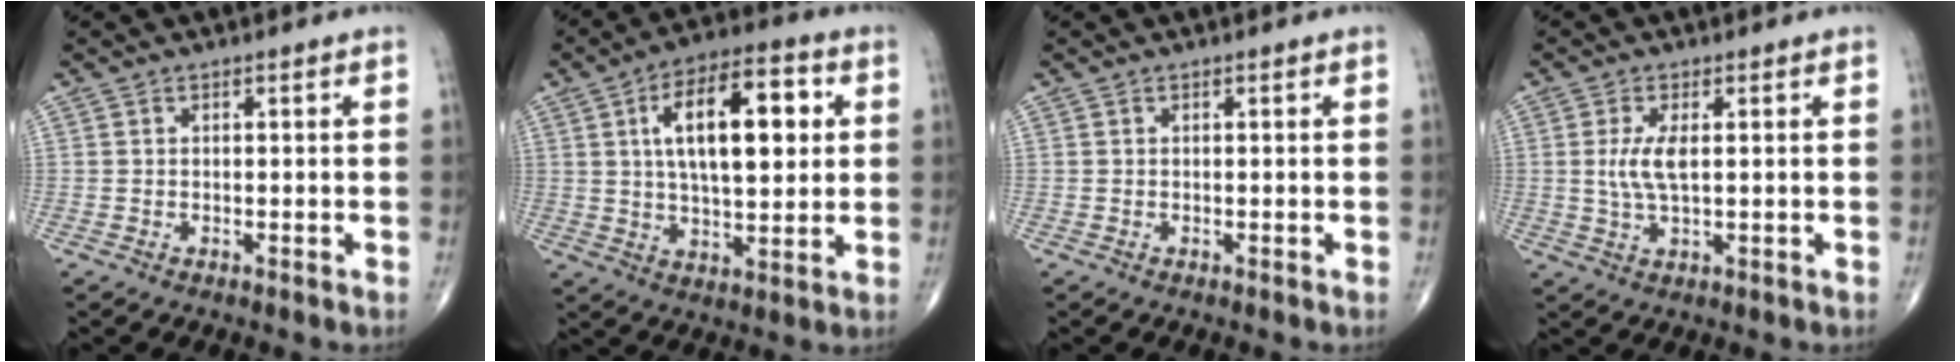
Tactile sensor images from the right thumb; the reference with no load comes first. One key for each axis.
{"total": 17.2, "fx": 4.0, "fy": 7.7, "fz": 14.8, "tx": -0.219, "ty": 0.007, "tz": 0.063}
{"total": 0.0}
{"total": 4.9, "fx": 0.7, "fy": 1.8, "fz": 4.6, "tx": -0.104, "ty": -0.007, "tz": 0.015}